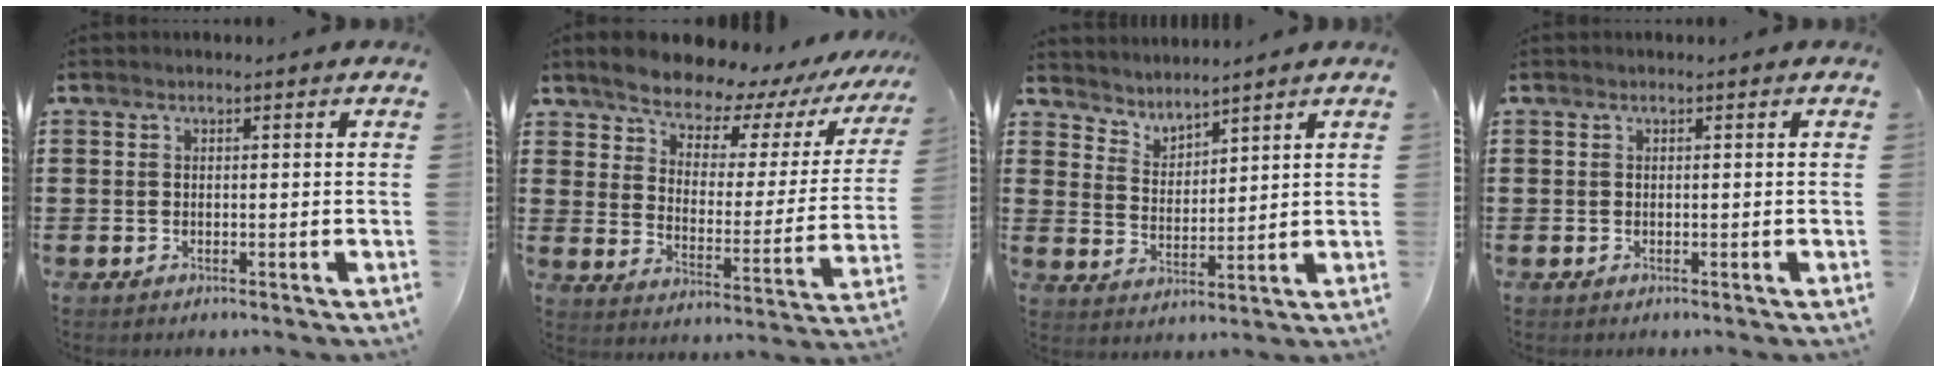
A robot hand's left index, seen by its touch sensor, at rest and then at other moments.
{"total": 7.9, "force": [7.6, 1.7, 1.3], "torque": [-0.056, -0.069, 0.130]}
{"total": 3.6, "force": [3.5, 0.3, -0.6], "torque": [-0.006, -0.017, 0.063]}
{"total": 0.0}